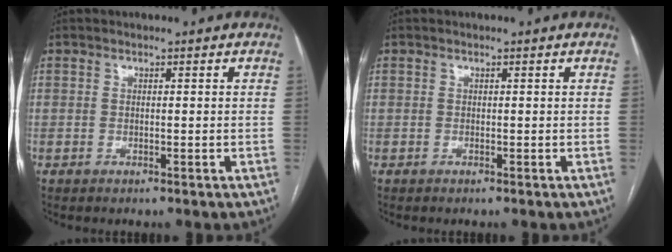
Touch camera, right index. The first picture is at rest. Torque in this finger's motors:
{"motor_torque": [0.40, 0.13, 0.03, 0.01]}